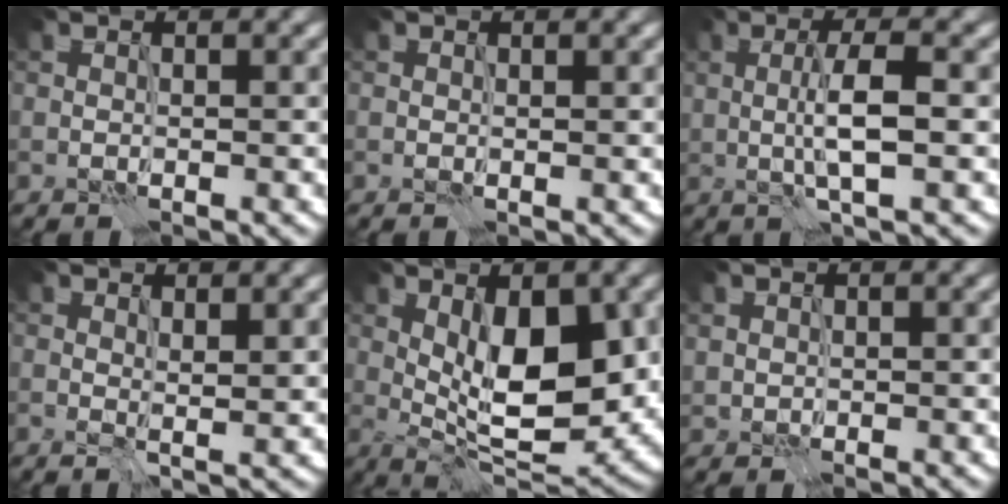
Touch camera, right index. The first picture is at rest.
{"total": 0.0}
{"total": 3.8, "force": [-0.2, 0.7, 3.7], "torque": [-0.069, 0.004, -0.003]}
{"total": 1.6, "force": [0.9, 0.4, 1.3], "torque": [-0.020, -0.005, 0.017]}
{"total": 10.0, "force": [0.8, 3.9, 9.1], "torque": [-0.132, 0.000, 0.014]}
{"total": 0.8, "force": [0.5, 0.6, 0.0], "torque": [-0.001, -0.002, 0.014]}